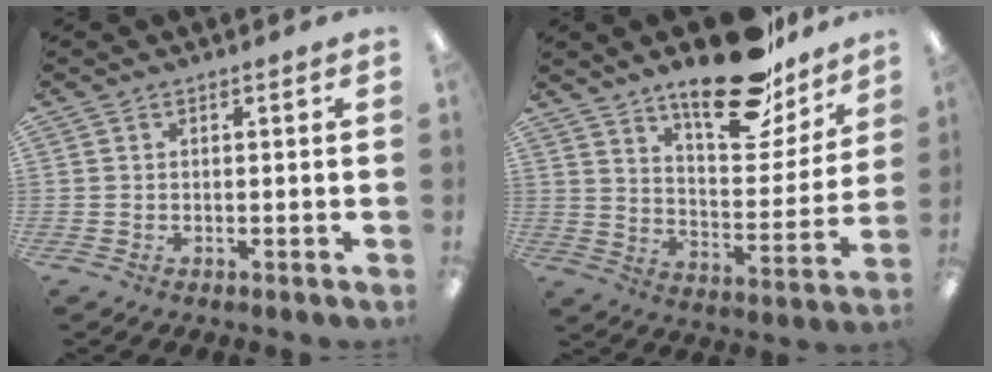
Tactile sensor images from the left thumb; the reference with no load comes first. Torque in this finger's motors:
{"motor_torque": [0.50, 0.37, 1.42, -1.32, 0.07]}